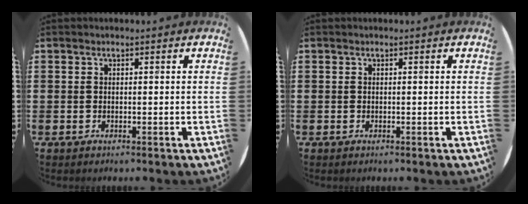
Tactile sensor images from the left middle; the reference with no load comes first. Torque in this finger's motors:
{"motor_torque": [-0.42, 0.01, -0.03, -0.01]}